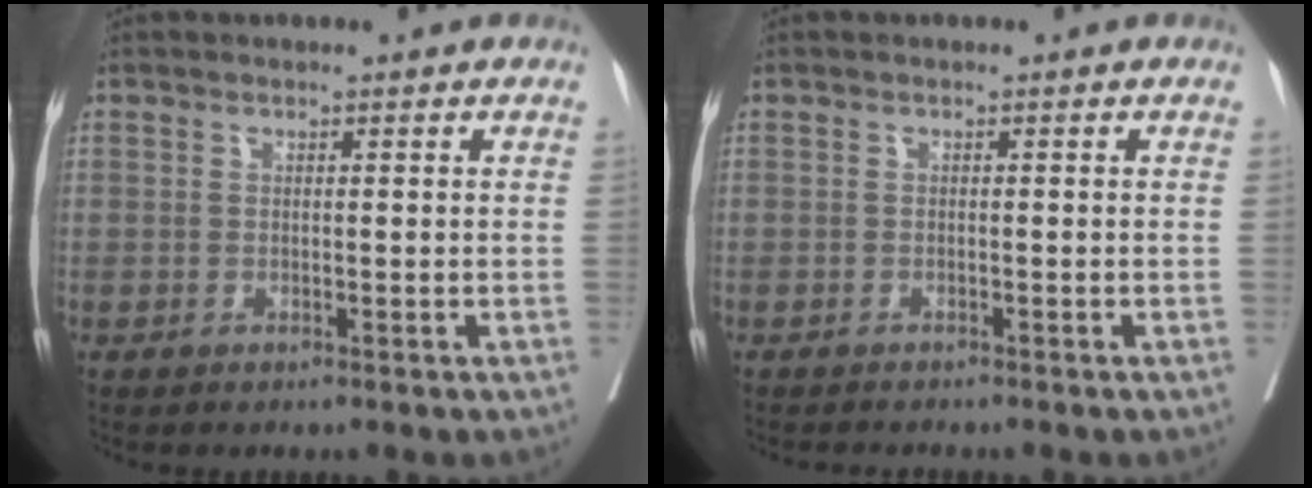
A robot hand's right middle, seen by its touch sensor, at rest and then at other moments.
{"total": 1.9, "force": [-1.8, 0.1, 0.5], "torque": [-0.009, -0.004, -0.025]}